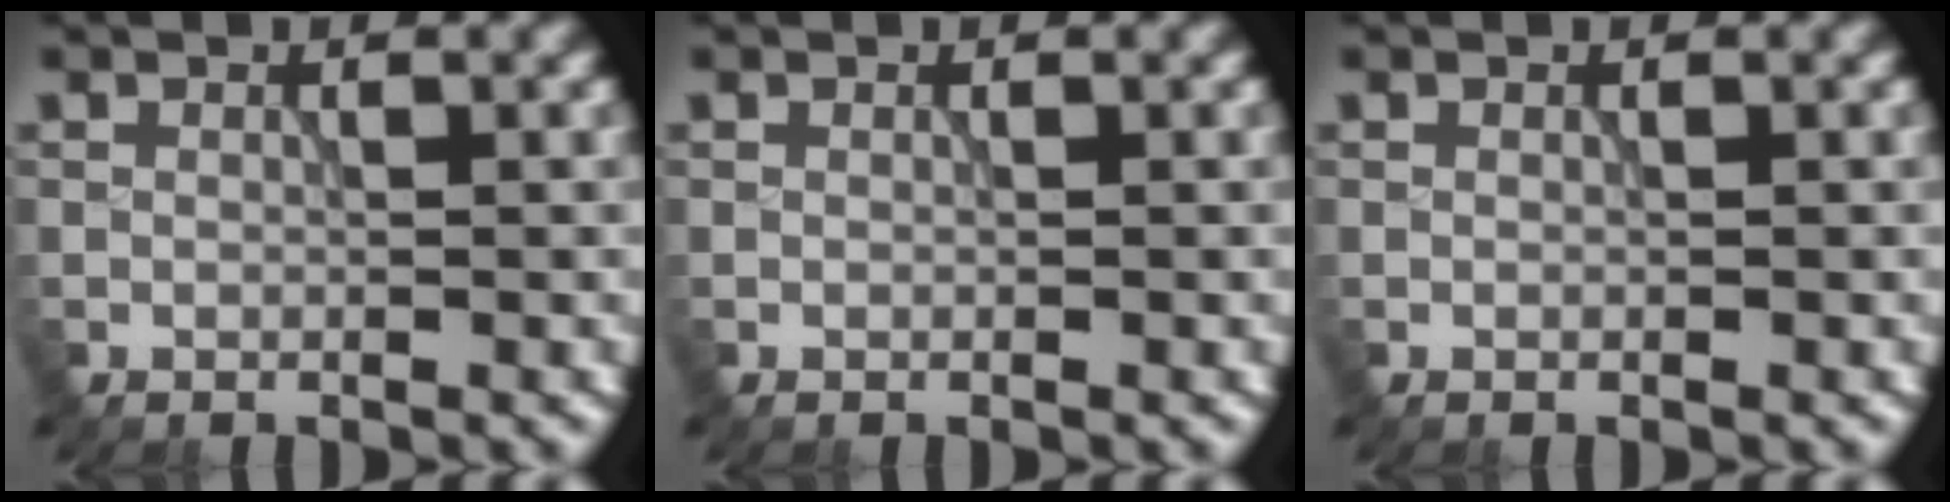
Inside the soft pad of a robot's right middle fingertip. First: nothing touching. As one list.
[{"total": 0.0}, {"total": 0.0}]